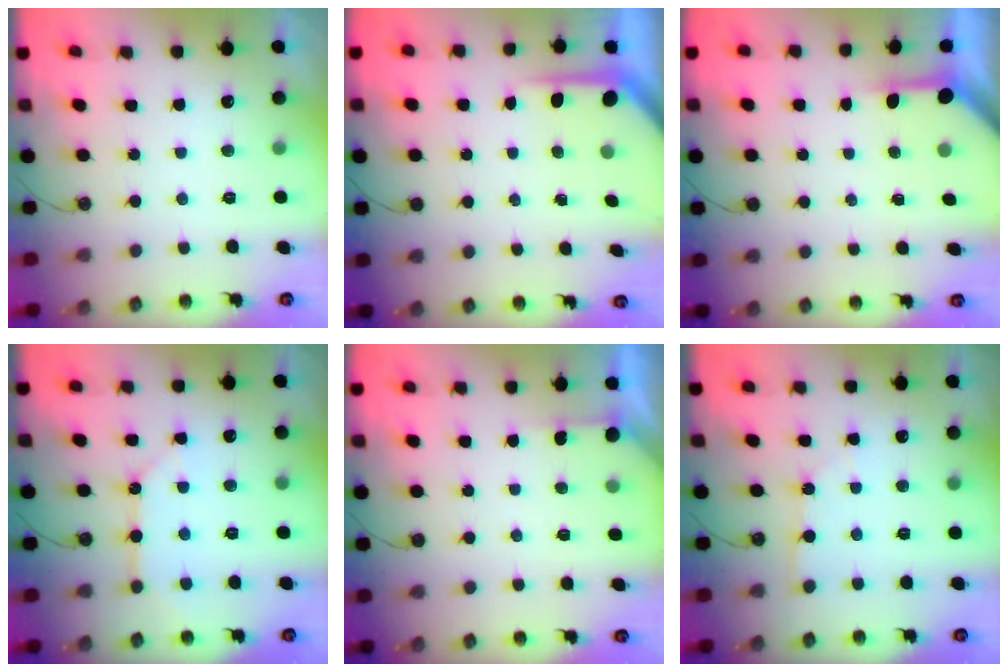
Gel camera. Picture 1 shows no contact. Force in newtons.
{"total": 4.7, "press": 4.6, "slide": 0.7}
{"total": 3.3, "press": 3.3, "slide": 0.4}
{"total": 10.4, "press": 10.3, "slide": 1.2}
{"total": 2.7, "press": 2.7, "slide": 0.3}
{"total": 2.6, "press": 2.6, "slide": 0.4}